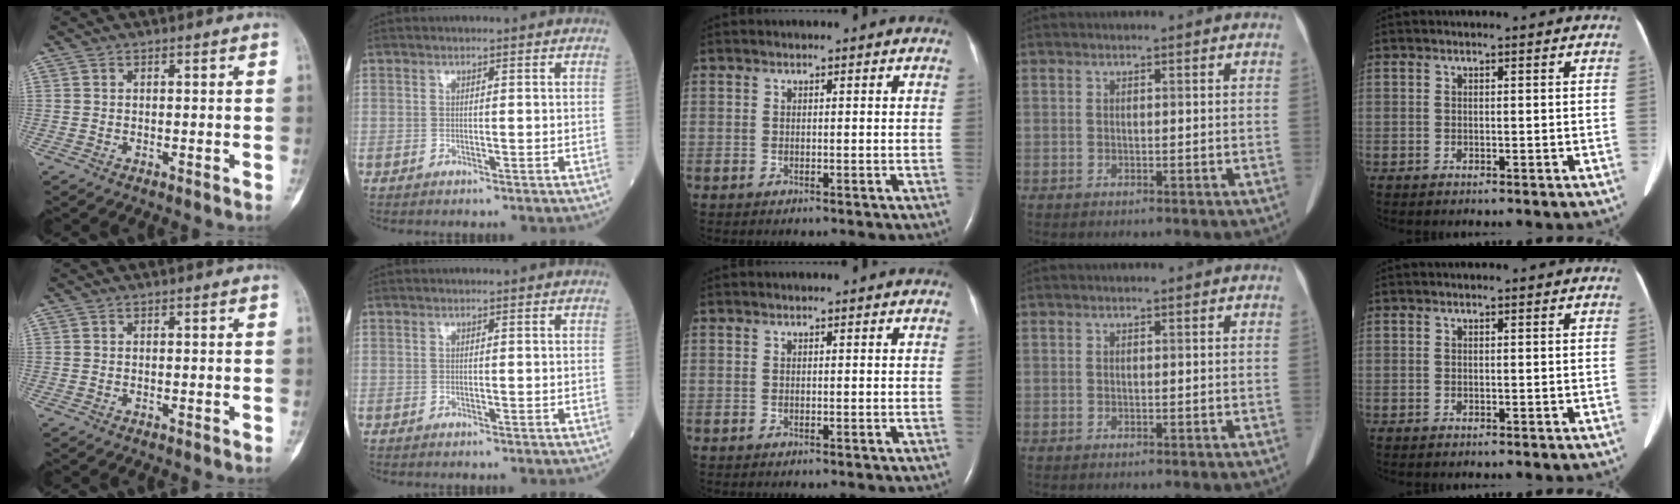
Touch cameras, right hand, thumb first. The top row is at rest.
{}